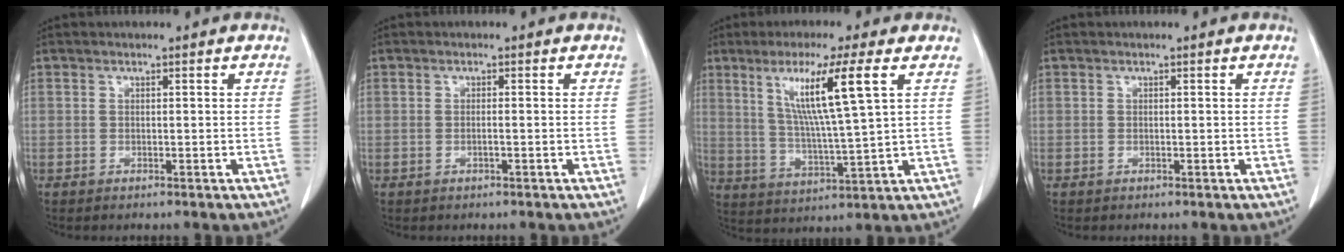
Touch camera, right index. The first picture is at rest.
{"total": 0.6, "force": [-0.2, 0.0, 0.6], "torque": [-0.012, 0.001, -0.002]}
{"total": 11.8, "force": [4.7, -0.9, 10.8], "torque": [-0.195, -0.004, 0.088]}
{"total": 0.0}